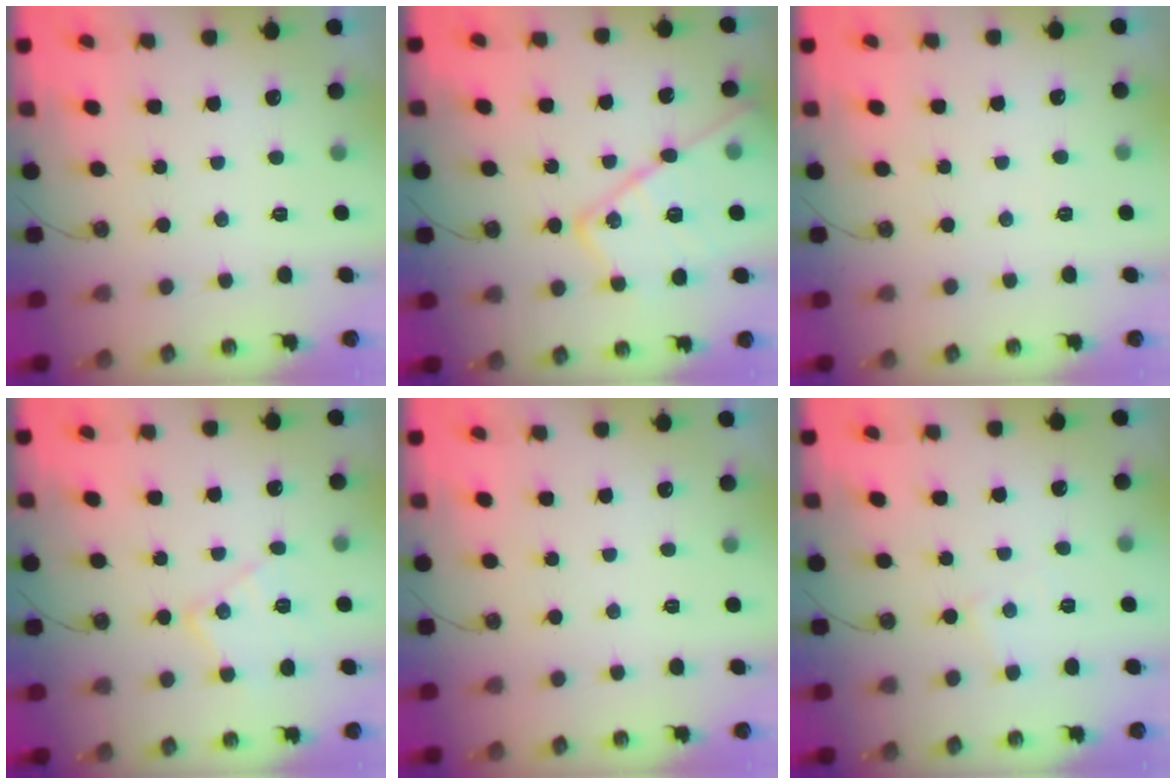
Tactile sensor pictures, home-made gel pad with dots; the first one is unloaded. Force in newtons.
{"total": 19.4, "press": 19.3, "slide": 1.5}
{"total": 3.2, "press": 3.1, "slide": 0.5}
{"total": 10.6, "press": 10.6, "slide": 0.6}
{"total": 0.0}
{"total": 3.7, "press": 3.6, "slide": 0.6}